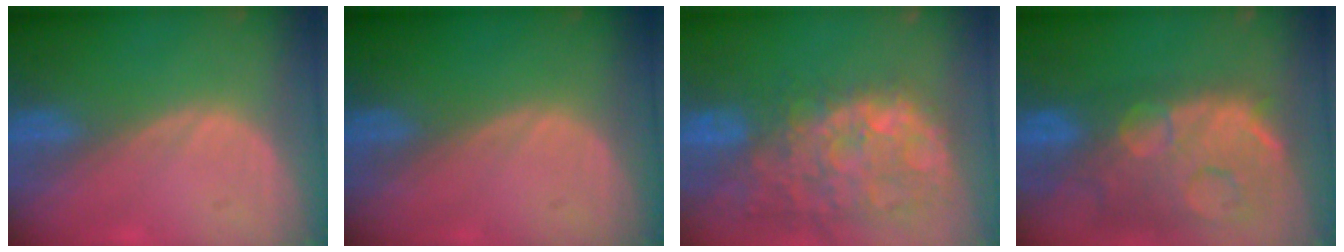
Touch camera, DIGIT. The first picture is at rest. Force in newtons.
{"total": 0.0}
{"total": 14.6, "press": 11.8, "slide": 8.7}
{"total": 14.7, "press": 11.9, "slide": 8.6}